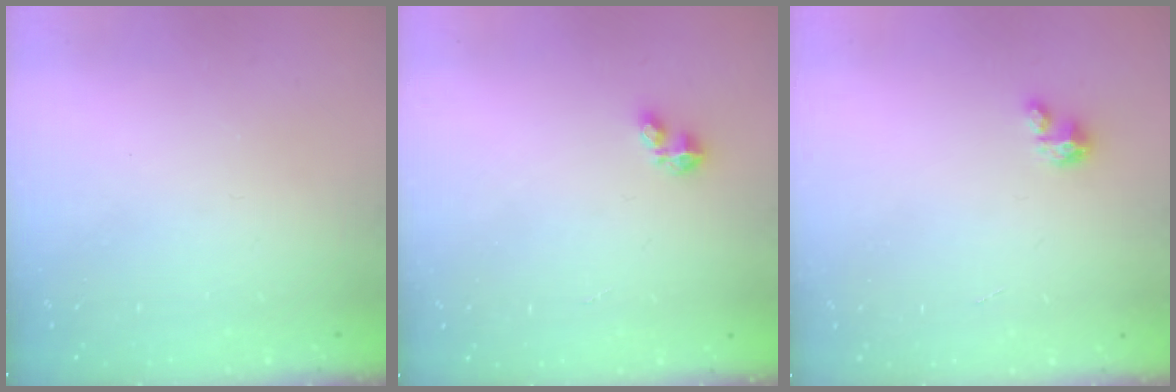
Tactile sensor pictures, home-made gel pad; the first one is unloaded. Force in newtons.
{"total": 2.9, "press": 2.9, "slide": 0.5}
{"total": 3.3, "press": 3.3, "slide": 0.2}